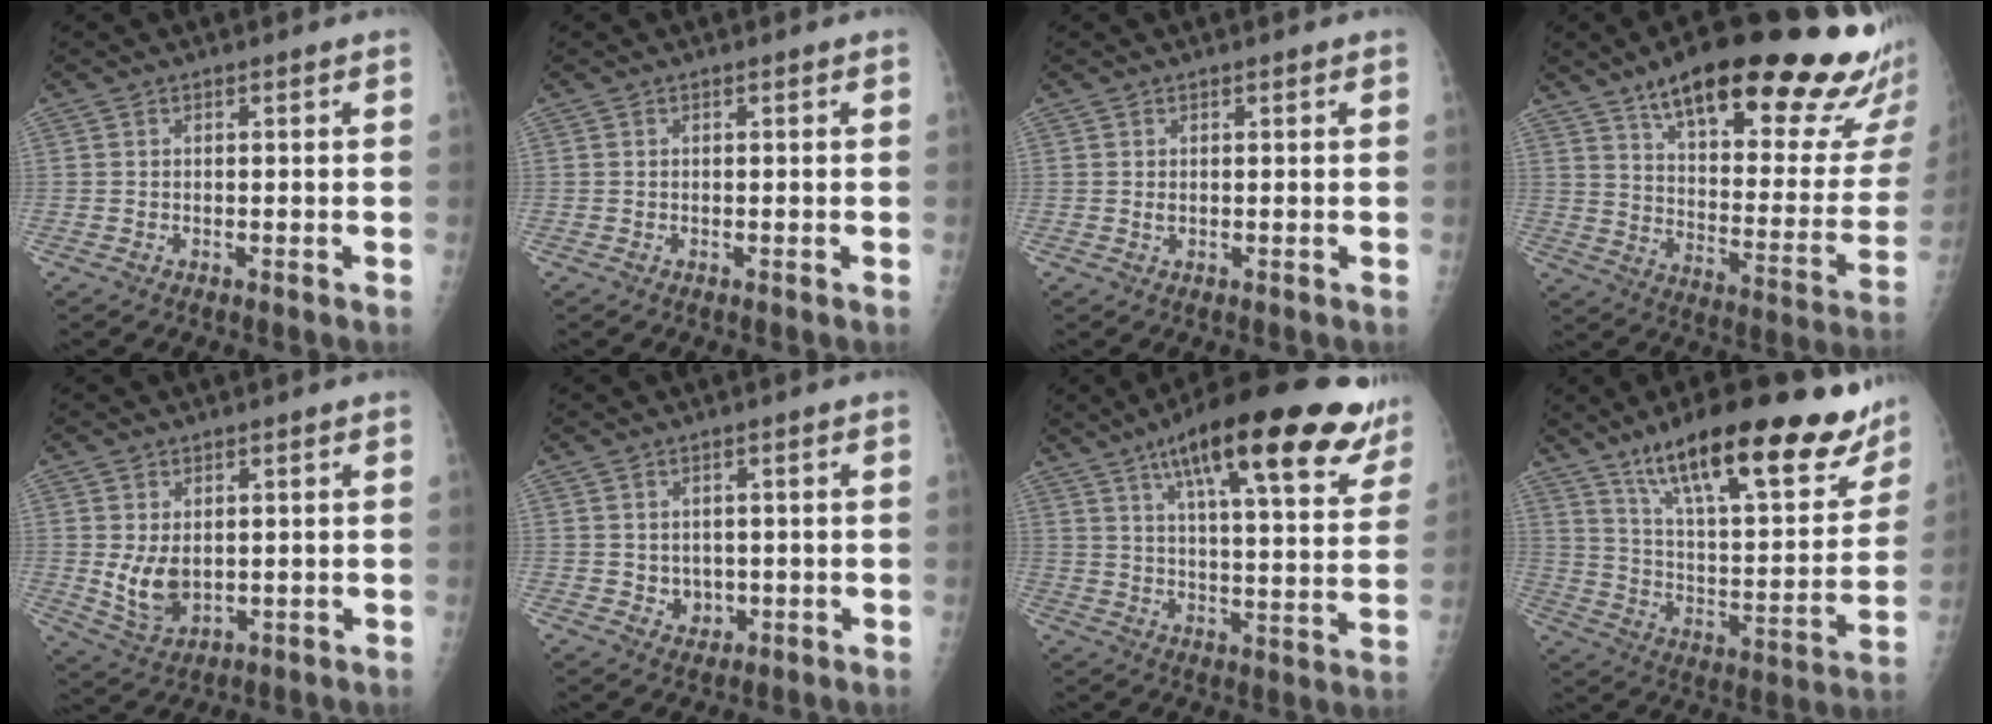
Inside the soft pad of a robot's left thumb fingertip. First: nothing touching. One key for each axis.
{"total": 0.0}
{"total": 0.6, "fx": 0.3, "fy": 0.4, "fz": 0.4, "tx": -0.006, "ty": -0.001, "tz": 0.005}
{"total": 31.9, "fx": 21.3, "fy": 8.7, "fz": 22.0, "tx": -0.269, "ty": -0.067, "tz": 0.299}
{"total": 6.5, "fx": 0.6, "fy": 4.4, "fz": 4.7, "tx": -0.073, "ty": -0.019, "tz": 0.030}
{"total": 3.2, "fx": 0.1, "fy": 2.8, "fz": 1.5, "tx": -0.009, "ty": -0.002, "tz": 0.012}
{"total": 25.8, "fx": 15.8, "fy": 6.9, "fz": 19.1, "tx": -0.253, "ty": -0.034, "tz": 0.227}
{"total": 28.5, "fx": 19.4, "fy": 8.2, "fz": 19.2, "tx": -0.249, "ty": -0.061, "tz": 0.302}